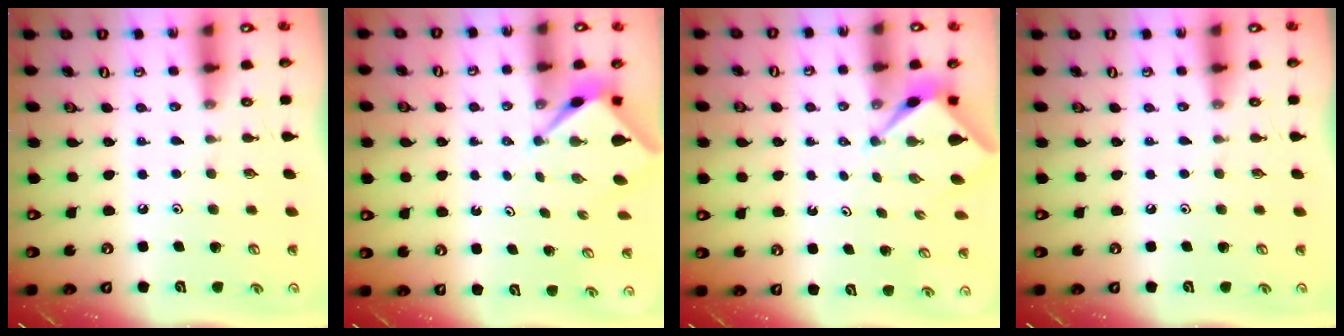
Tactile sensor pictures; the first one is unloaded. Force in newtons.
{"total": 2.5, "press": 2.5, "slide": 0.2}
{"total": 2.6, "press": 2.5, "slide": 0.2}
{"total": 0.0}